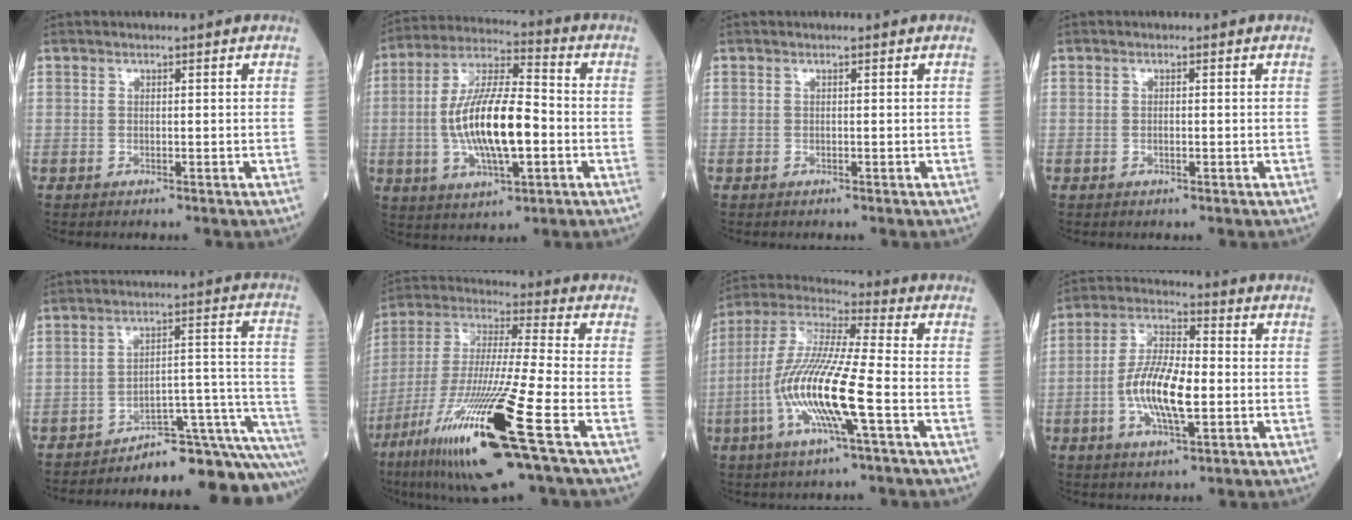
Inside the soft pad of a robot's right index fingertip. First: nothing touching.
{"total": 15.3, "force": [-2.1, 4.4, 14.5], "torque": [-0.286, 0.005, -0.037]}
{"total": 0.0}
{"total": 0.7, "force": [-0.1, 0.2, 0.7], "torque": [-0.013, 0.000, -0.001]}
{"total": 16.7, "force": [-16.1, 0.4, 4.3], "torque": [0.012, 0.055, -0.214]}
{"total": 21.7, "force": [-9.9, 0.5, 19.4], "torque": [-0.387, -0.050, -0.184]}
{"total": 15.4, "force": [-4.2, 0.8, 14.8], "torque": [-0.308, -0.008, -0.088]}
{"total": 11.1, "force": [-2.0, 3.3, 10.4], "torque": [-0.211, 0.004, -0.038]}